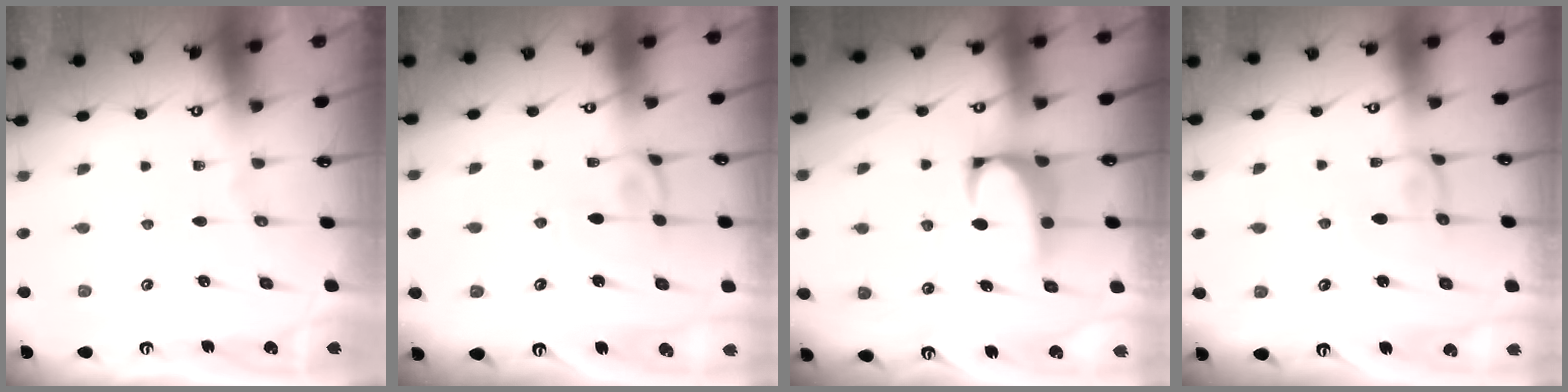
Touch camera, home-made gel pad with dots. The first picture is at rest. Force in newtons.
{"total": 1.0, "press": 1.0, "slide": 0.2}
{"total": 2.7, "press": 2.5, "slide": 1.1}
{"total": 2.1, "press": 2.1, "slide": 0.3}